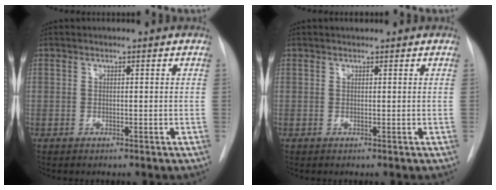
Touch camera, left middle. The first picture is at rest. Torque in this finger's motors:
{"motor_torque": [0.15, -0.11, -0.11, 0.00]}